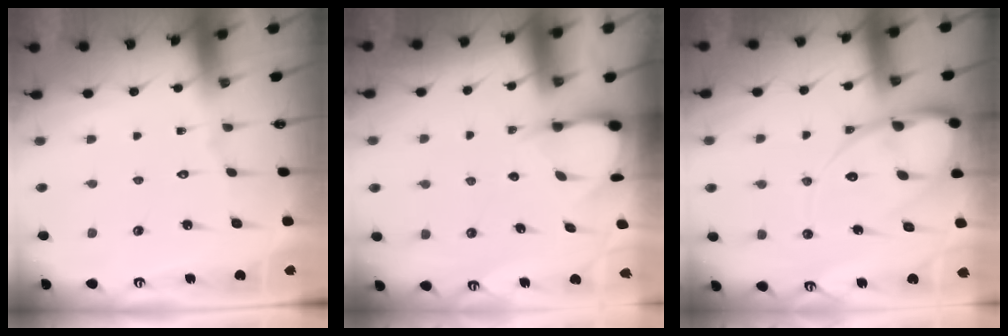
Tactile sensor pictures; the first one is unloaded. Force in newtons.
{"total": 3.5, "press": 3.5, "slide": 0.4}
{"total": 13.3, "press": 13.3, "slide": 1.2}